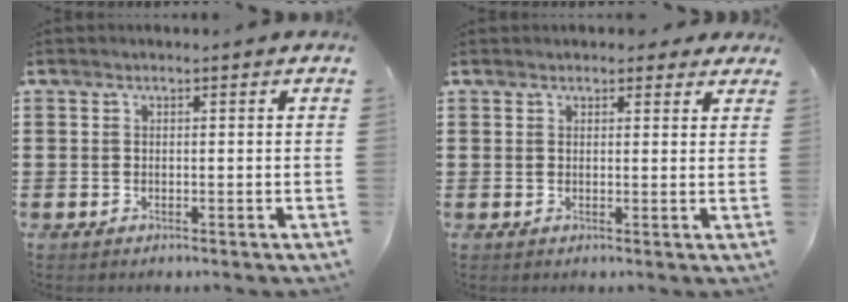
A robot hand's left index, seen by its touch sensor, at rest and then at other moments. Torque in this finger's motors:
{"motor_torque": [2.14, 0.00, 0.75, 0.04]}